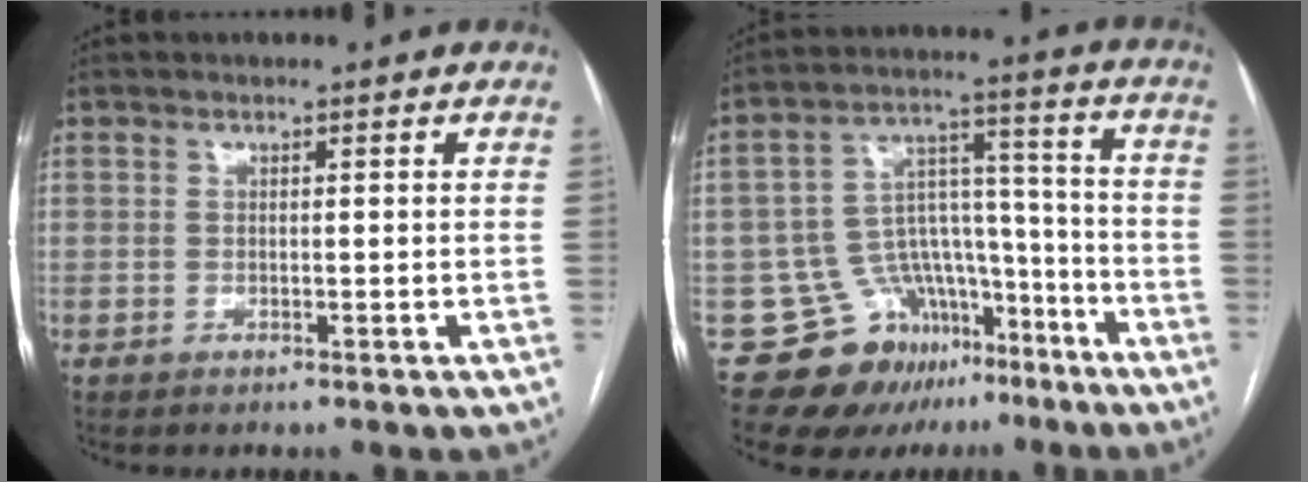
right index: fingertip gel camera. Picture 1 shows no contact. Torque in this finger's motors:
{"motor_torque": [-0.35, -0.30, -0.96, -0.21]}